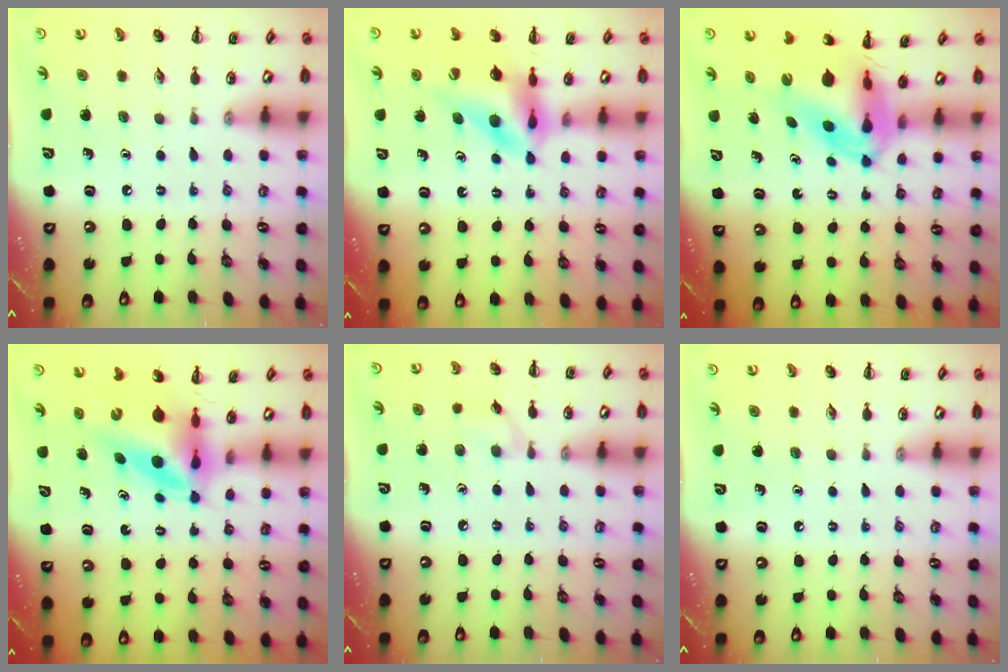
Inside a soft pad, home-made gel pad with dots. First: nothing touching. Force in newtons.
{"total": 11.0, "press": 10.4, "slide": 3.4}
{"total": 8.5, "press": 8.2, "slide": 2.4}
{"total": 5.4, "press": 5.1, "slide": 1.9}
{"total": 5.9, "press": 5.5, "slide": 2.2}
{"total": 0.0}